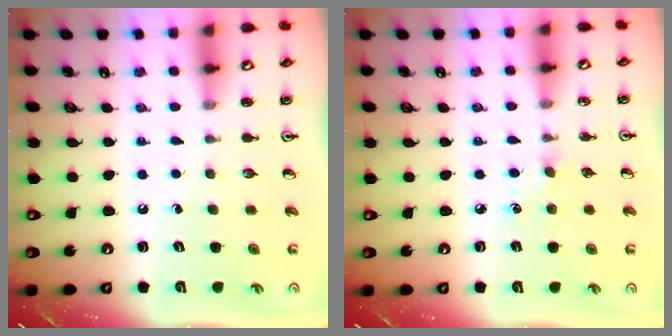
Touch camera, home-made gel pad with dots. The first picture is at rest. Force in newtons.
{"total": 5.1, "press": 5.0, "slide": 0.6}